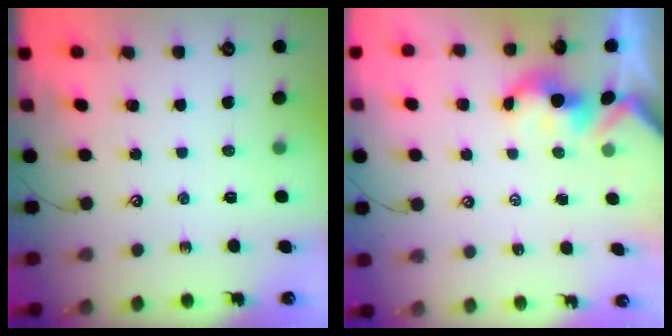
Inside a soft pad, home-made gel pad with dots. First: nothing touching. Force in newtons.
{"total": 1.8, "press": 1.8, "slide": 0.2}